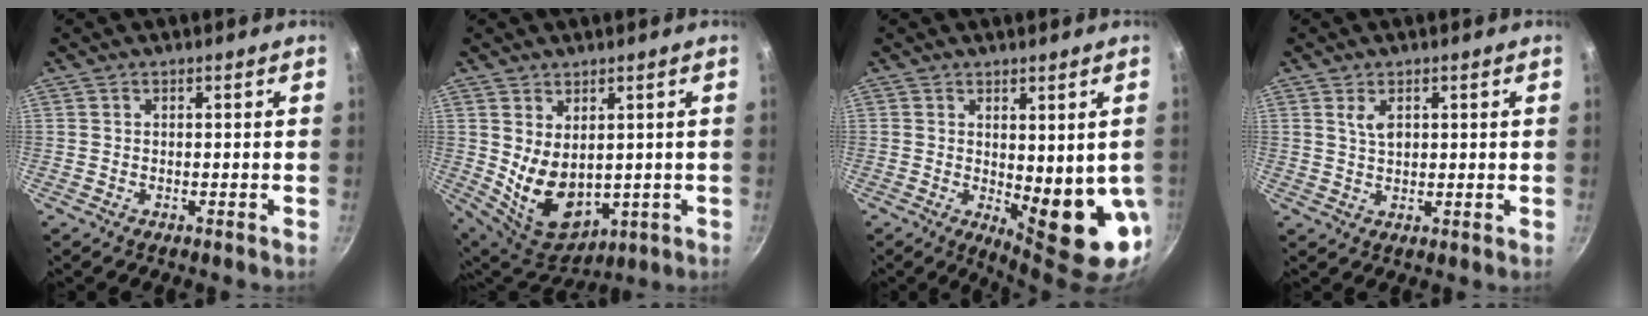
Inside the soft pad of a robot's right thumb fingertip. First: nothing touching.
{"total": 11.1, "force": [1.1, 7.5, 8.1], "torque": [-0.116, -0.037, 0.053]}
{"total": 12.2, "force": [-0.7, 4.0, 11.6], "torque": [-0.132, -0.024, 0.006]}
{"total": 3.0, "force": [1.2, 1.5, 2.2], "torque": [-0.035, -0.006, 0.025]}